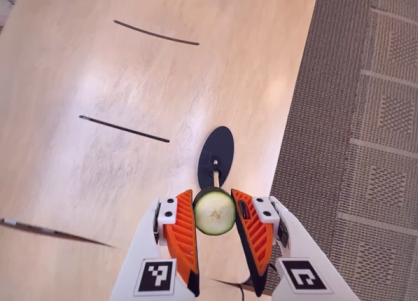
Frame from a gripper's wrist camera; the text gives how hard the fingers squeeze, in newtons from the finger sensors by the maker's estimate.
{"total": 8.6, "left": 8.5, "right": 8.8}